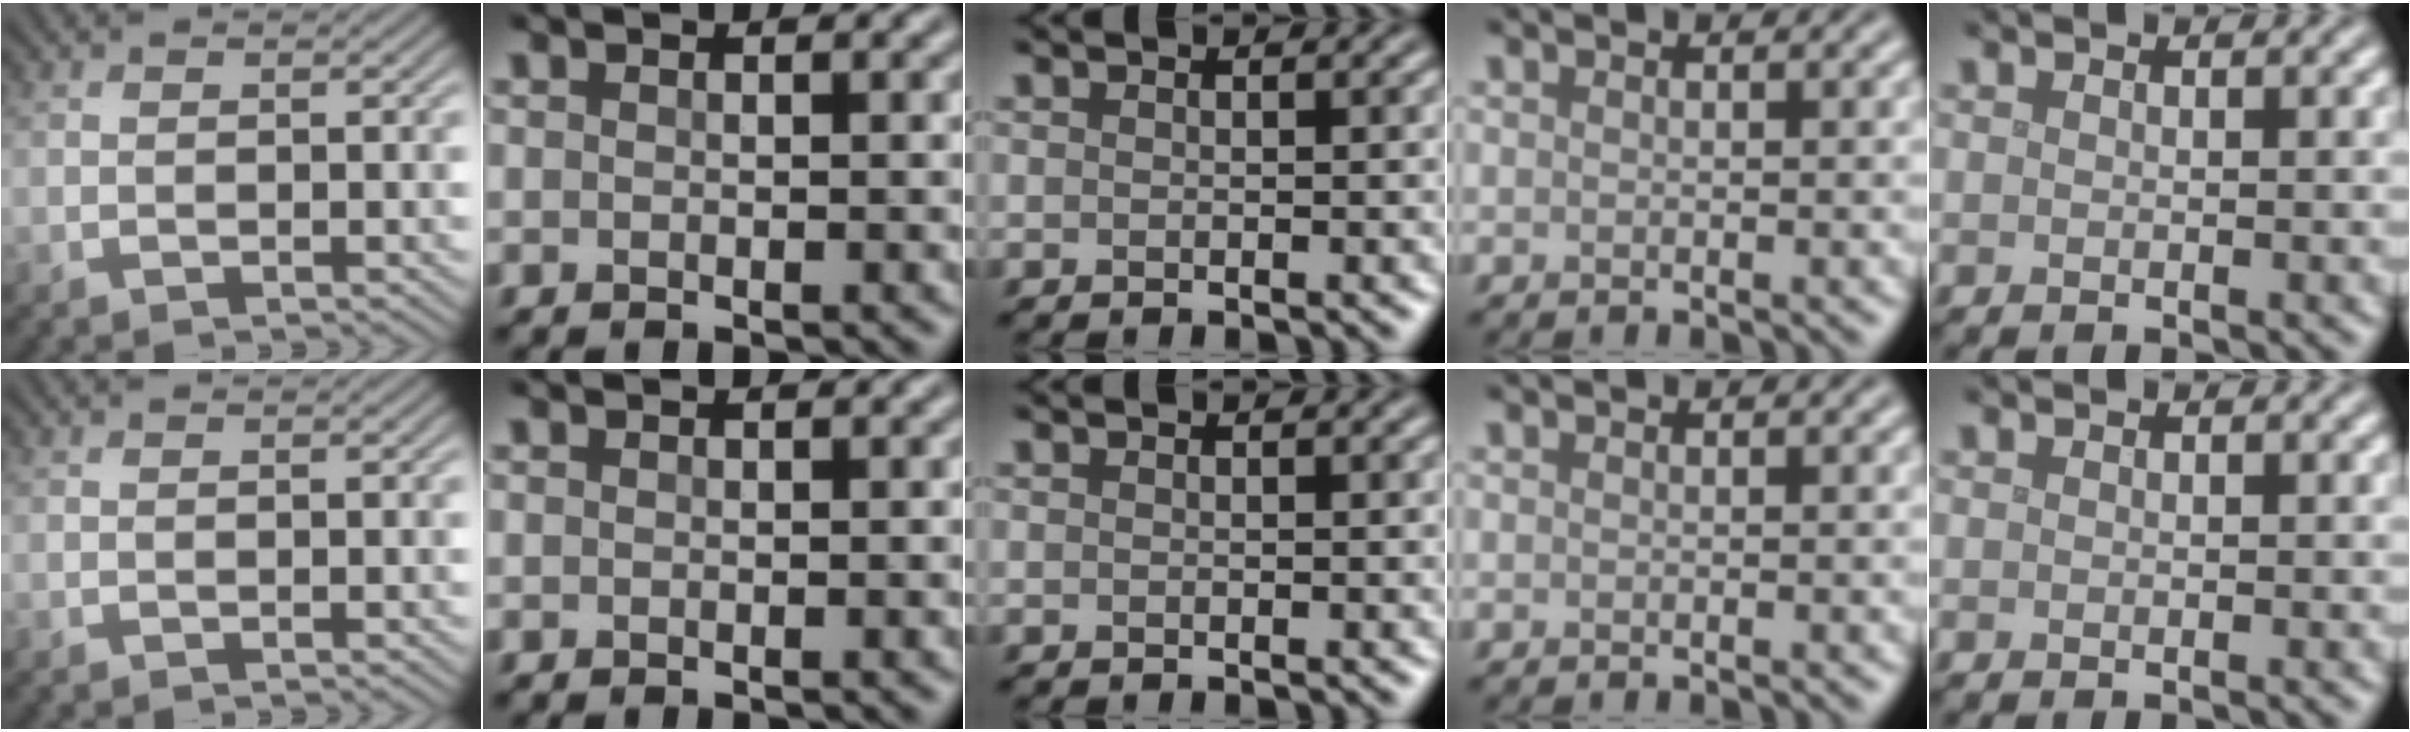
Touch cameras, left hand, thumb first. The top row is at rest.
{}